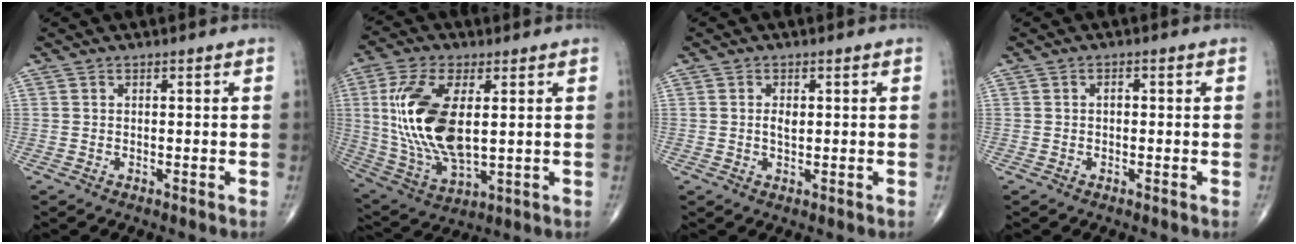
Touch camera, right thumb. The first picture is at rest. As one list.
[{"total": 18.2, "force": [2.5, 8.7, 15.8], "torque": [-0.329, -0.014, 0.055]}, {"total": 2.0, "force": [0.2, 1.1, 1.7], "torque": [-0.030, -0.001, 0.004]}, {"total": 1.0, "force": [-0.1, 0.7, 0.7], "torque": [-0.005, 0.003, -0.005]}]